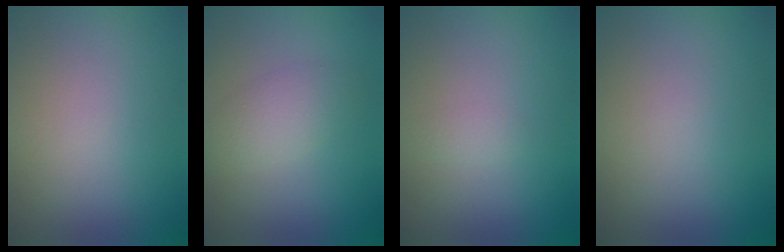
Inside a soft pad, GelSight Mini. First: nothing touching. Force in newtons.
{"total": 2.7, "press": 2.6, "slide": 0.0}
{"total": 0.7, "press": 0.7, "slide": 0.0}
{"total": 0.0}